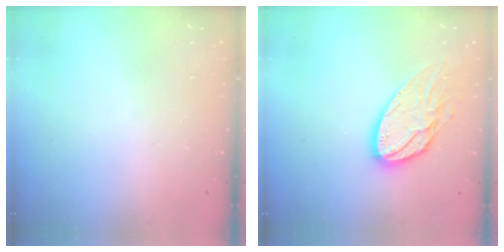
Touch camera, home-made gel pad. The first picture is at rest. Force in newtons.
{"total": 14.6, "press": 14.5, "slide": 1.2}